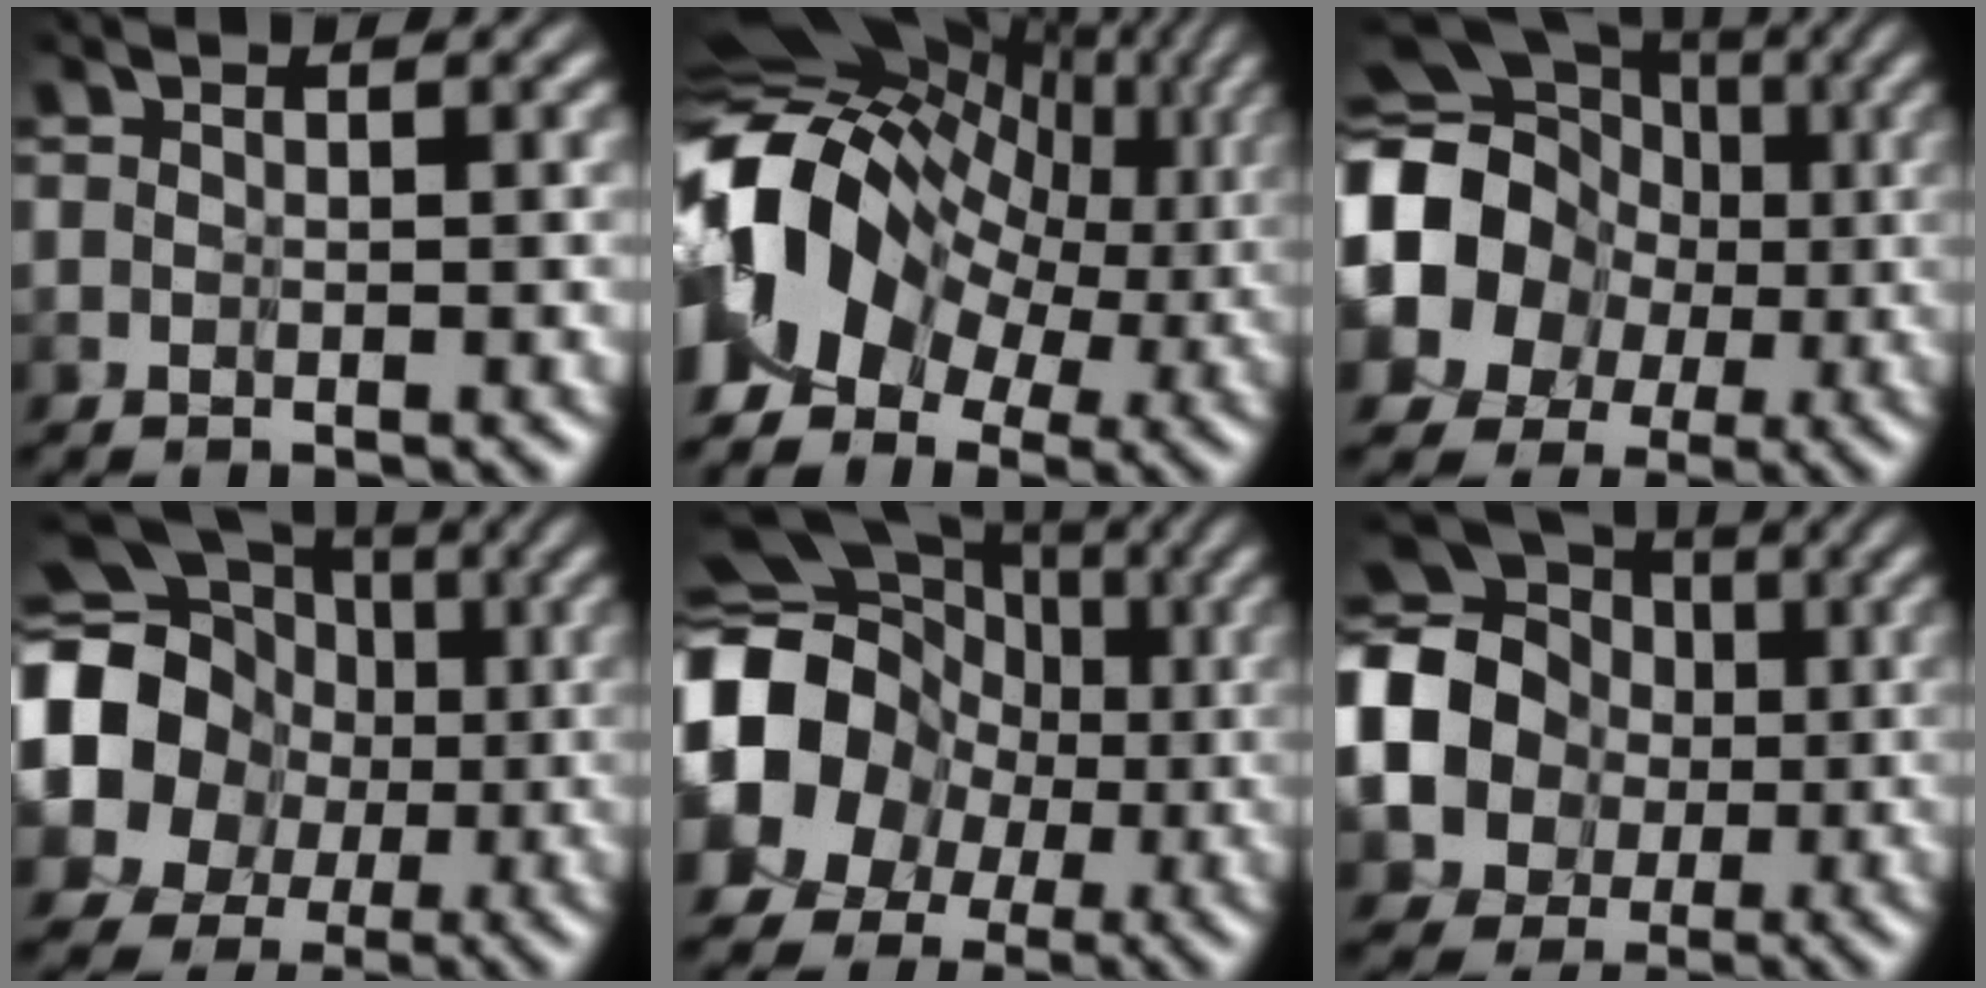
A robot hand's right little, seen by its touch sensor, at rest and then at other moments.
{"total": 10.4, "force": [0.6, 7.7, 6.9], "torque": [-0.157, 0.009, 0.016]}
{"total": 13.6, "force": [-0.6, 12.6, 5.1], "torque": [-0.140, -0.004, -0.039]}
{"total": 14.9, "force": [1.4, 13.8, 5.5], "torque": [-0.166, 0.010, -0.007]}
{"total": 13.0, "force": [-0.7, 11.8, 5.4], "torque": [-0.134, -0.014, -0.044]}
{"total": 11.9, "force": [0.8, 10.5, 5.6], "torque": [-0.152, -0.002, -0.017]}